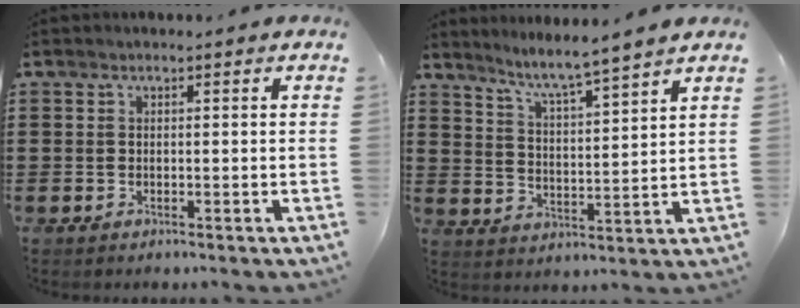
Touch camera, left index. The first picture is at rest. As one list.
[{"total": 5.3, "force": [4.7, -1.2, 2.0], "torque": [-0.060, -0.033, 0.076]}]